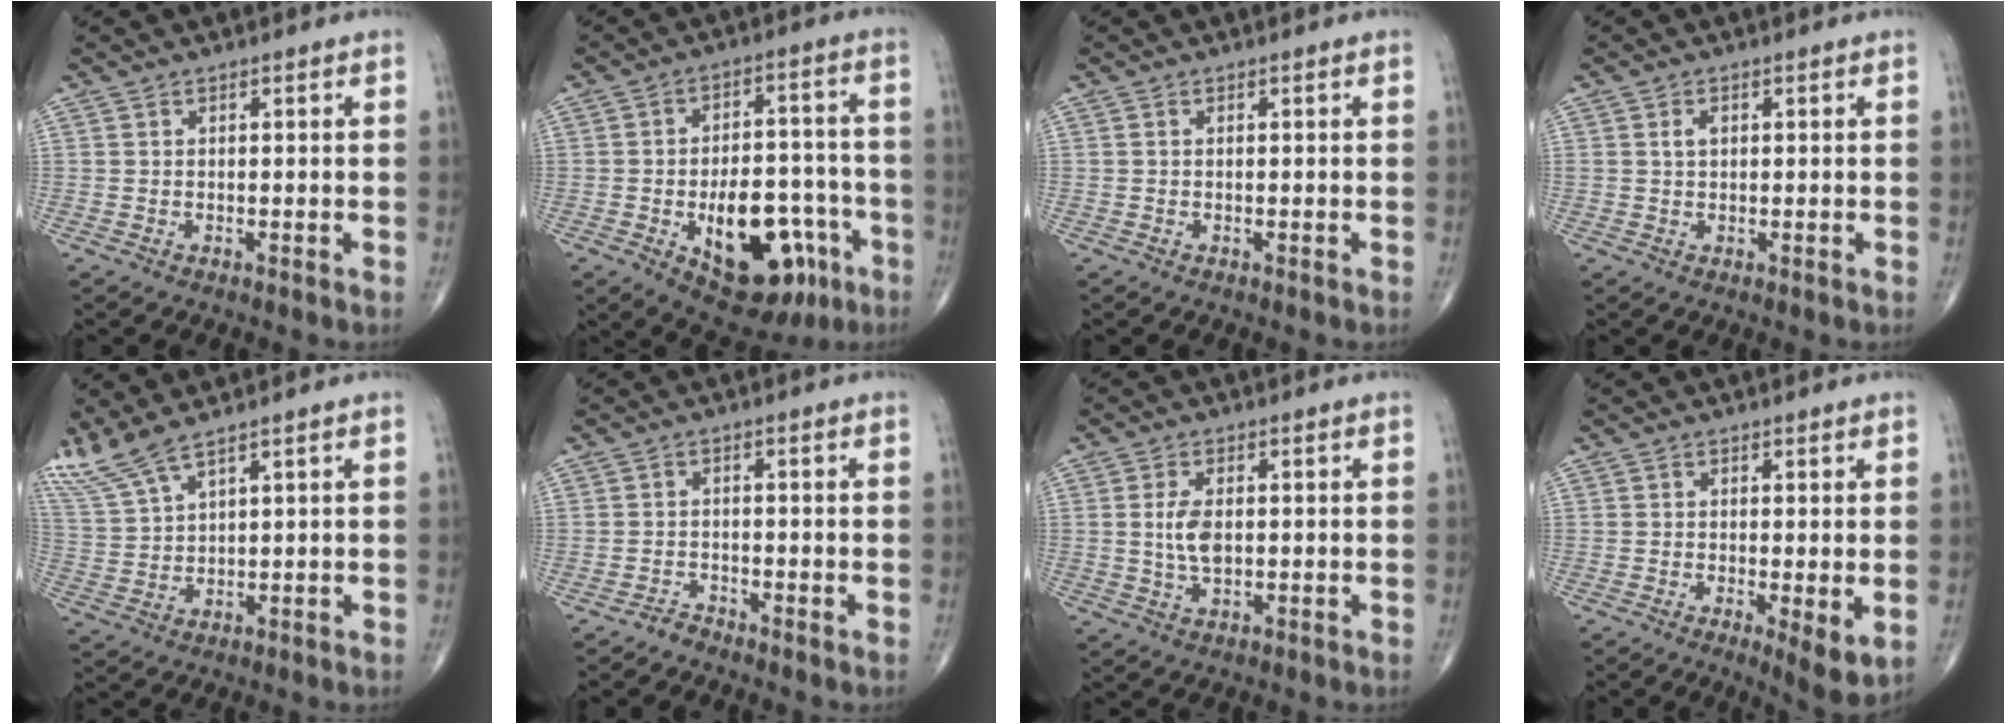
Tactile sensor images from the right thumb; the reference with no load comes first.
{"total": 19.2, "force": [-7.4, 10.2, 14.6], "torque": [-0.176, 0.040, -0.090]}
{"total": 0.0}
{"total": 1.7, "force": [0.5, 1.2, 1.2], "torque": [-0.018, 0.002, 0.009]}
{"total": 7.5, "force": [6.2, 1.2, 4.1], "torque": [-0.108, -0.014, 0.145]}
{"total": 1.4, "force": [-1.4, 0.5, -0.1], "torque": [0.005, -0.002, -0.029]}
{"total": 4.9, "force": [0.3, 2.5, 4.1], "torque": [-0.081, -0.004, 0.006]}
{"total": 5.6, "force": [-1.0, 1.5, 5.3], "torque": [-0.085, -0.020, -0.017]}